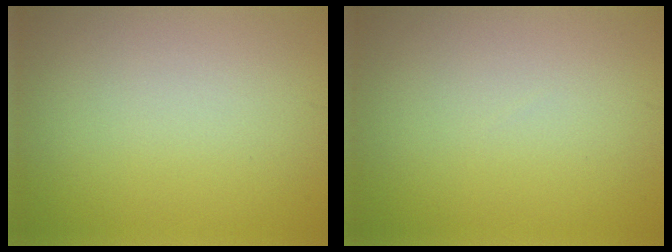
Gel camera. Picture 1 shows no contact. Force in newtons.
{"total": 0.0}